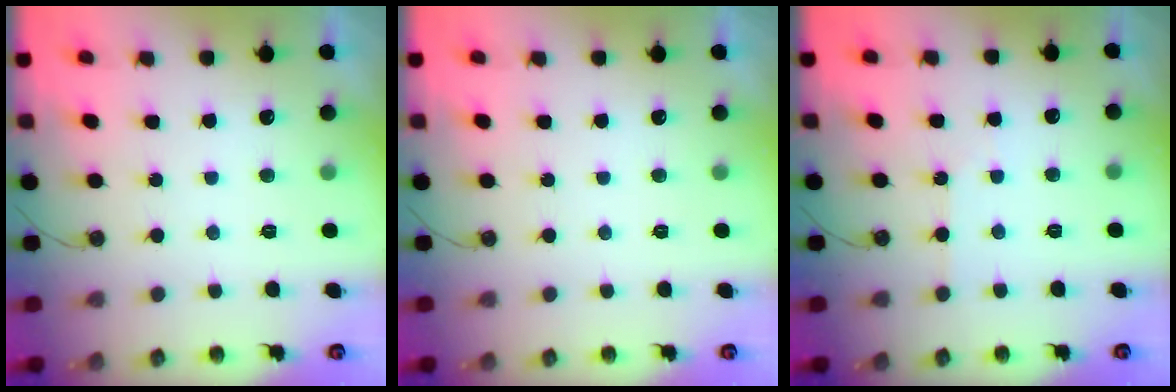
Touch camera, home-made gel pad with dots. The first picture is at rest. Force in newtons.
{"total": 0.0}
{"total": 2.2, "press": 2.1, "slide": 0.4}